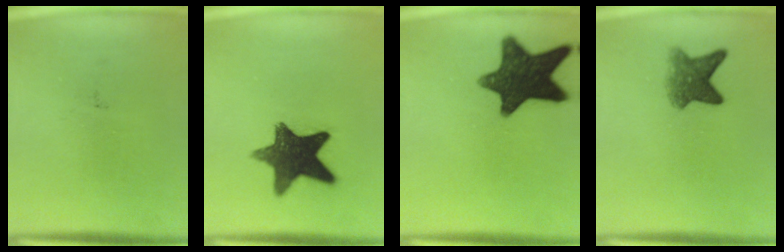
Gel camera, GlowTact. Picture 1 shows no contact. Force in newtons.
{"total": 13.4}
{"total": 14.6}
{"total": 5.2}